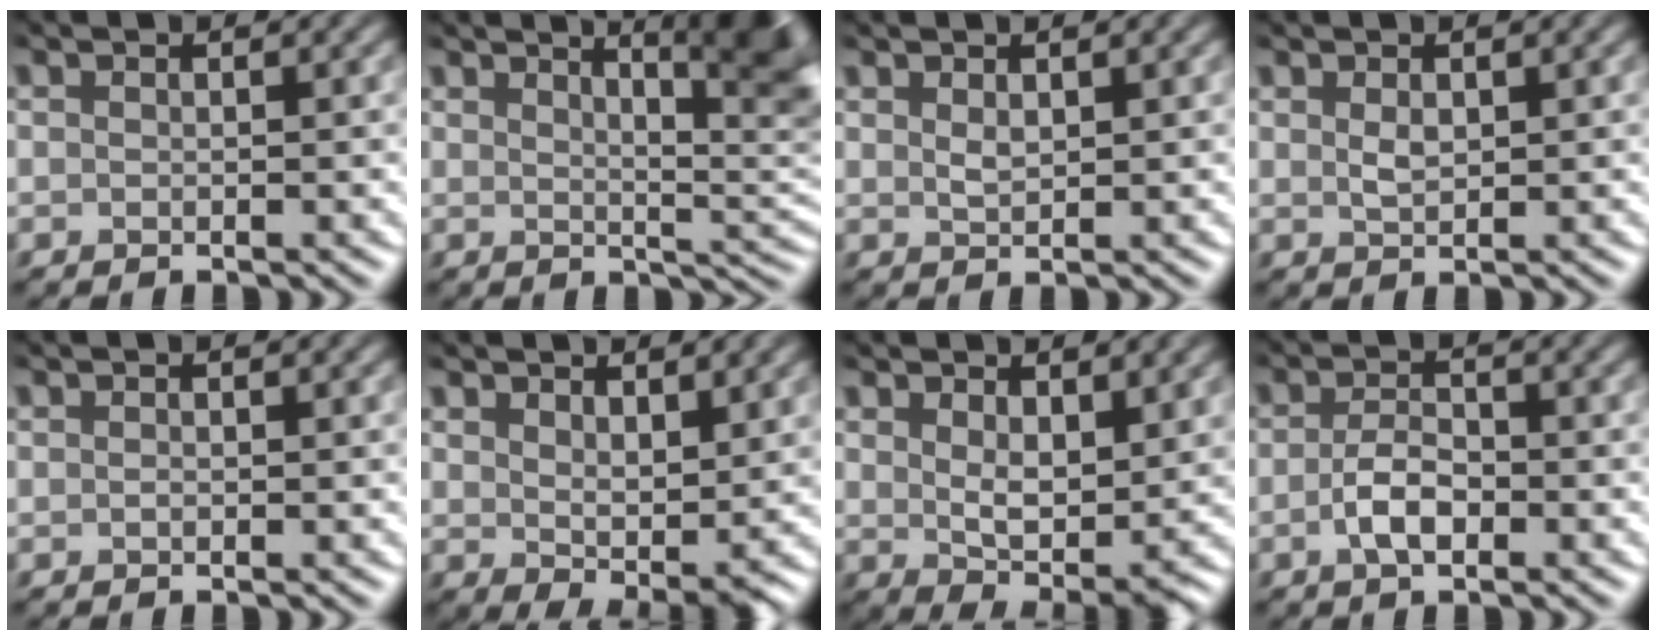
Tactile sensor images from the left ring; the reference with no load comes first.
{"total": 7.6, "force": [4.7, 1.9, 5.6], "torque": [-0.054, 0.012, 0.064]}
{"total": 0.8, "force": [0.5, 0.2, 0.6], "torque": [-0.010, -0.003, 0.013]}
{"total": 0.8, "force": [0.2, 0.3, 0.7], "torque": [-0.013, -0.003, 0.008]}
{"total": 0.0}
{"total": 4.2, "force": [2.1, 1.8, 3.1], "torque": [-0.050, -0.009, 0.038]}
{"total": 4.6, "force": [1.8, 2.1, 3.7], "torque": [-0.061, -0.010, 0.031]}
{"total": 2.6, "force": [-1.5, 1.0, 1.8], "torque": [-0.036, -0.002, -0.032]}